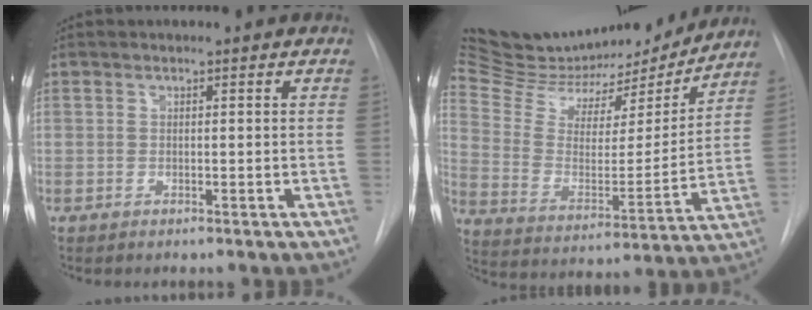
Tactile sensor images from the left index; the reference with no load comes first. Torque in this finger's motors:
{"motor_torque": [-1.09, -1.05, -0.28, -0.05]}